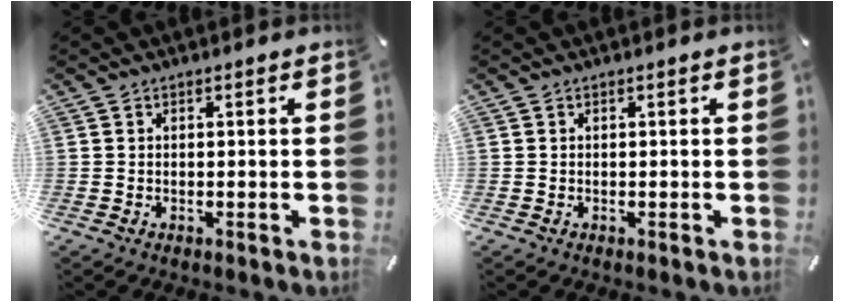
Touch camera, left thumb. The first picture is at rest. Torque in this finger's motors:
{"motor_torque": [-0.02, -0.02, 0.00, 0.00, 0.00]}